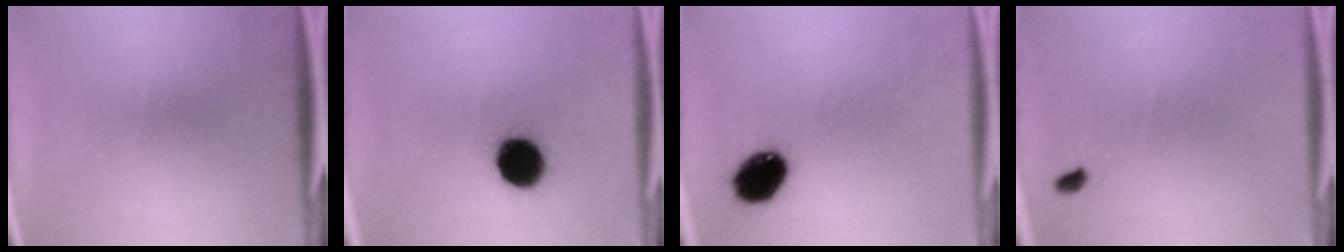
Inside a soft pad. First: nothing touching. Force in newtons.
{"total": 11.8}
{"total": 9.0}
{"total": 1.1}